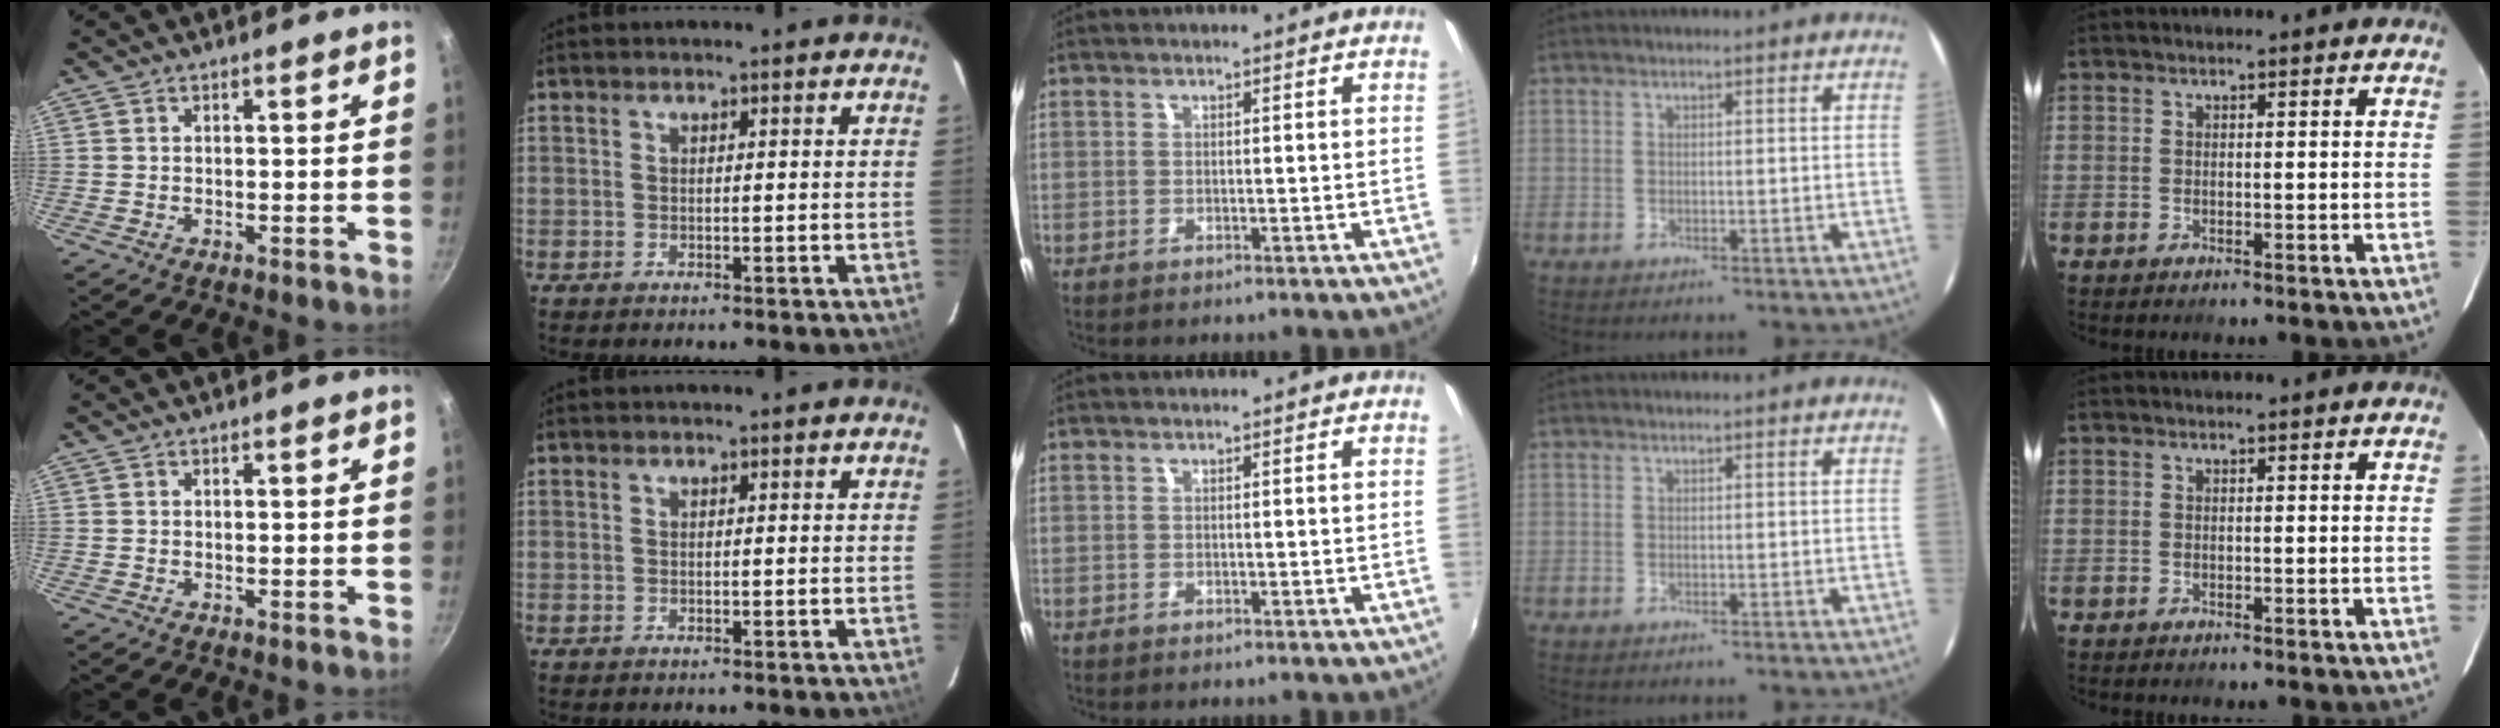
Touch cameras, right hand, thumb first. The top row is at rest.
{}